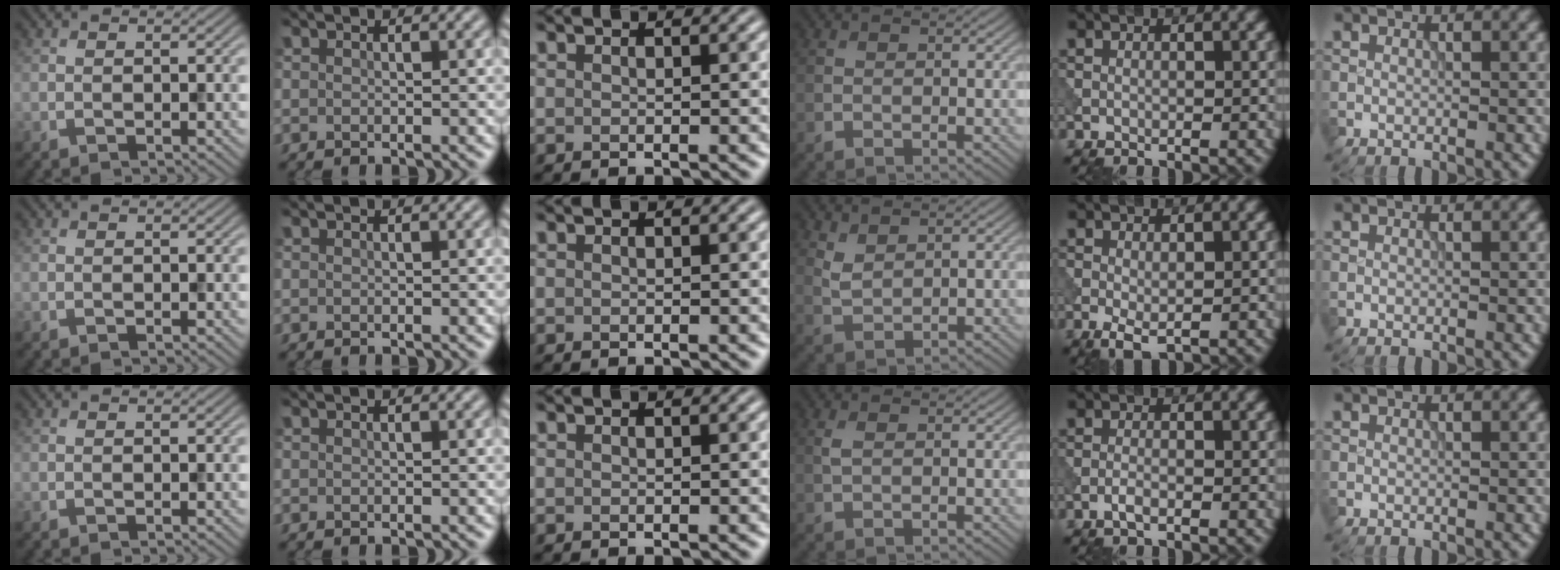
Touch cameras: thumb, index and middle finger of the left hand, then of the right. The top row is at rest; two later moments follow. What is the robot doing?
{"motion": "dispense", "object": "pipette"}